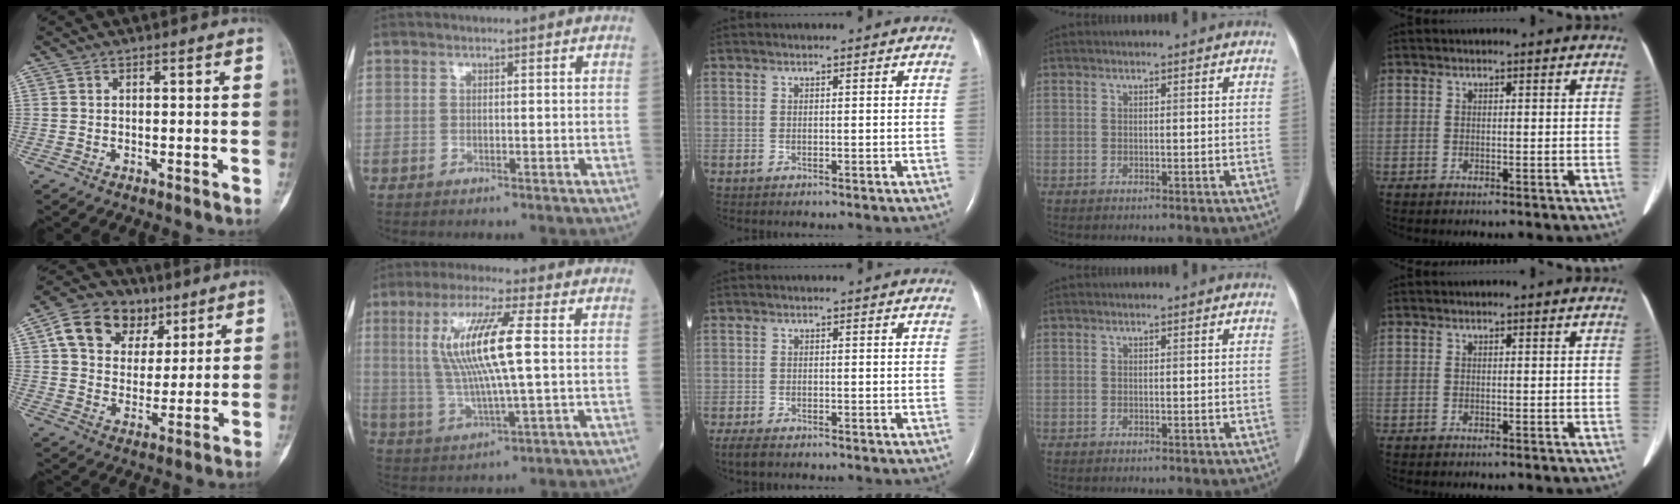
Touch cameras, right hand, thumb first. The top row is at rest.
{"thumb": {"total": 13.7, "force": [6.2, 10.4, 6.4], "torque": [-0.078, -0.006, 0.108]}, "index": {"total": 12.2, "force": [2.0, 0.8, 12.1], "torque": [-0.249, 0.003, 0.038]}, "middle": {"total": 3.3, "force": [-2.5, 1.2, 1.8], "torque": [-0.038, -0.009, -0.034]}}